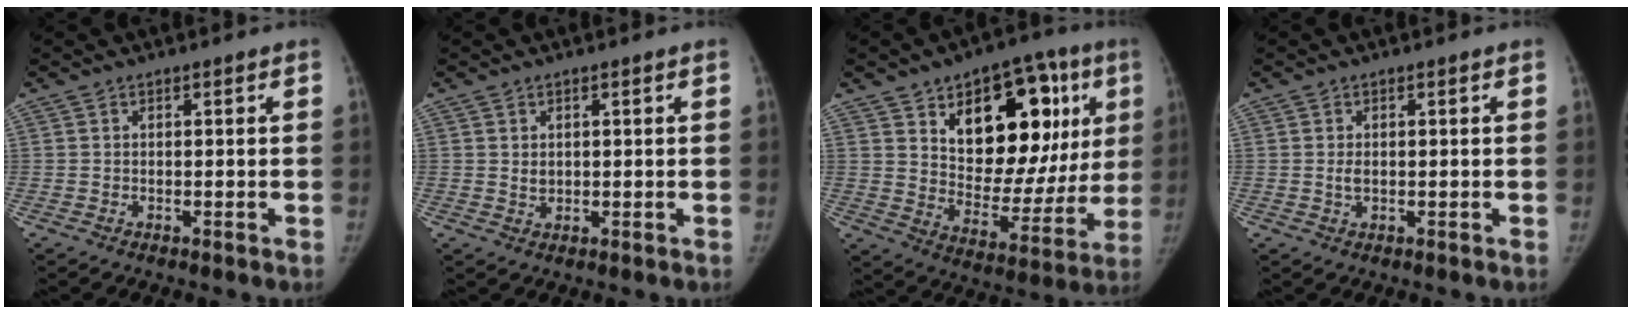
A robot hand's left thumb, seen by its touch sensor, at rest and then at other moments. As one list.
[{"total": 1.6, "force": [0.5, 1.1, 1.0], "torque": [-0.012, -0.006, 0.015]}, {"total": 24.1, "force": [8.5, 13.6, 18.0], "torque": [-0.197, -0.017, 0.133]}, {"total": 1.5, "force": [0.1, 0.9, 1.2], "torque": [-0.021, -0.003, 0.005]}]